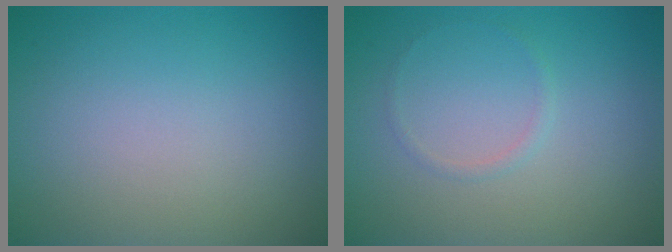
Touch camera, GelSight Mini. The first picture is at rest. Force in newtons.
{"total": 0.7, "press": 0.7, "slide": 0.1}